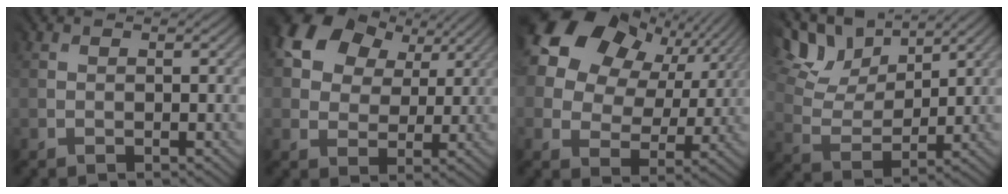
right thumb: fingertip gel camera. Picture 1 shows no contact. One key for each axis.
{"total": 12.7, "fx": 6.9, "fy": 8.9, "fz": 5.9, "tx": -0.157, "ty": 0.054, "tz": 0.117}
{"total": 17.7, "fx": 8.7, "fy": 12.6, "fz": 8.8, "tx": -0.229, "ty": 0.068, "tz": 0.165}
{"total": 11.7, "fx": 8.8, "fy": 5.1, "fz": 5.8, "tx": -0.155, "ty": 0.018, "tz": 0.132}